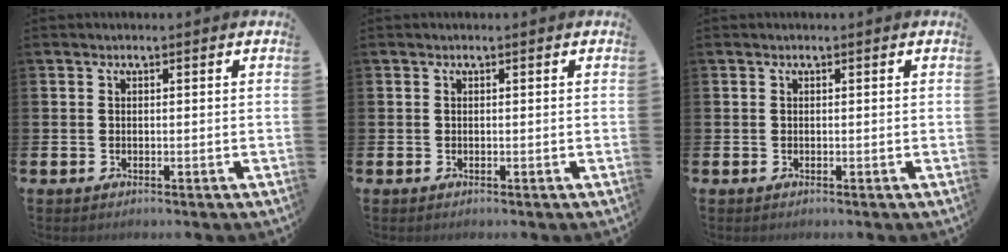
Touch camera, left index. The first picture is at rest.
{"total": 0.0}
{"total": 0.0}